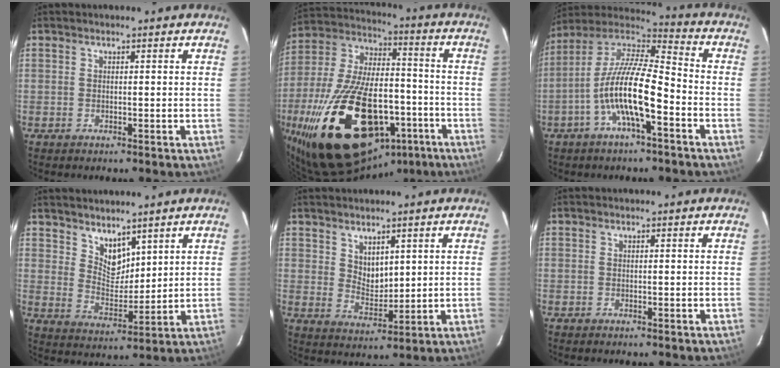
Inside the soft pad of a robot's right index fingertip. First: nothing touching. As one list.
[{"total": 35.1, "force": [-15.7, 18.4, 25.5], "torque": [-0.498, -0.004, -0.228]}, {"total": 15.2, "force": [-5.7, 3.7, 13.6], "torque": [-0.259, 0.000, -0.114]}, {"total": 6.6, "force": [5.0, 3.5, 2.5], "torque": [-0.033, -0.003, 0.097]}, {"total": 4.9, "force": [2.9, 3.0, 2.5], "torque": [-0.034, -0.001, 0.060]}, {"total": 0.0}]